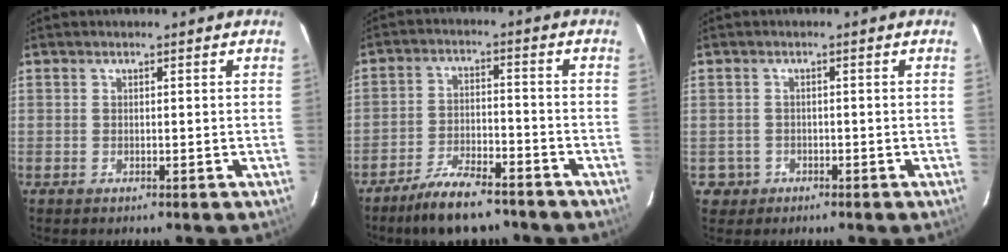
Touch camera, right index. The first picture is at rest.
{"total": 10.8, "force": [-8.9, 3.5, 5.1], "torque": [-0.115, 0.000, -0.145]}
{"total": 2.9, "force": [-1.0, 2.8, 0.1], "torque": [-0.009, 0.011, -0.010]}